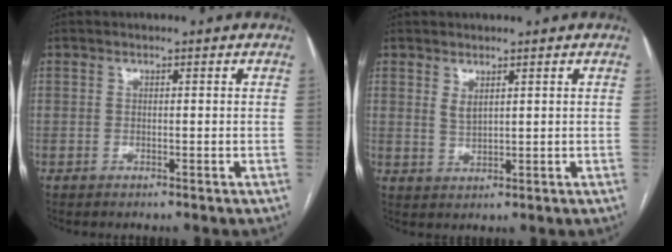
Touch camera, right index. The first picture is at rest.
{"total": 2.0, "force": [1.2, 0.8, 1.3], "torque": [-0.028, -0.004, 0.030]}